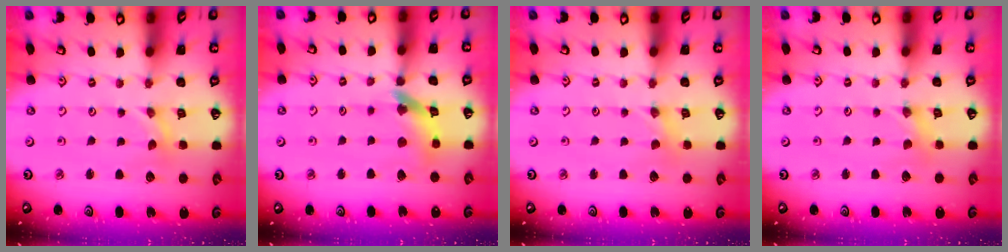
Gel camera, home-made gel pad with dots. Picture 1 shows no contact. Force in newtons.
{"total": 11.9, "press": 11.8, "slide": 1.2}
{"total": 0.0}
{"total": 0.0}